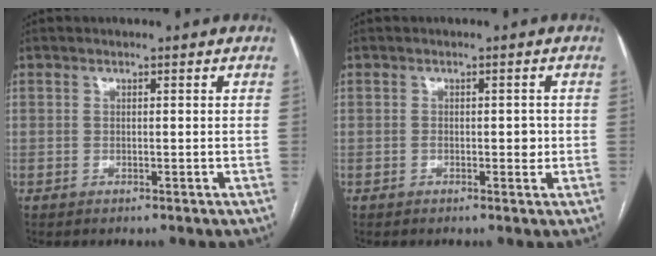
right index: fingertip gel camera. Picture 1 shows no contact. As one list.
[{"total": 1.9, "force": [-0.3, 1.0, 1.6], "torque": [-0.022, 0.001, -0.002]}]